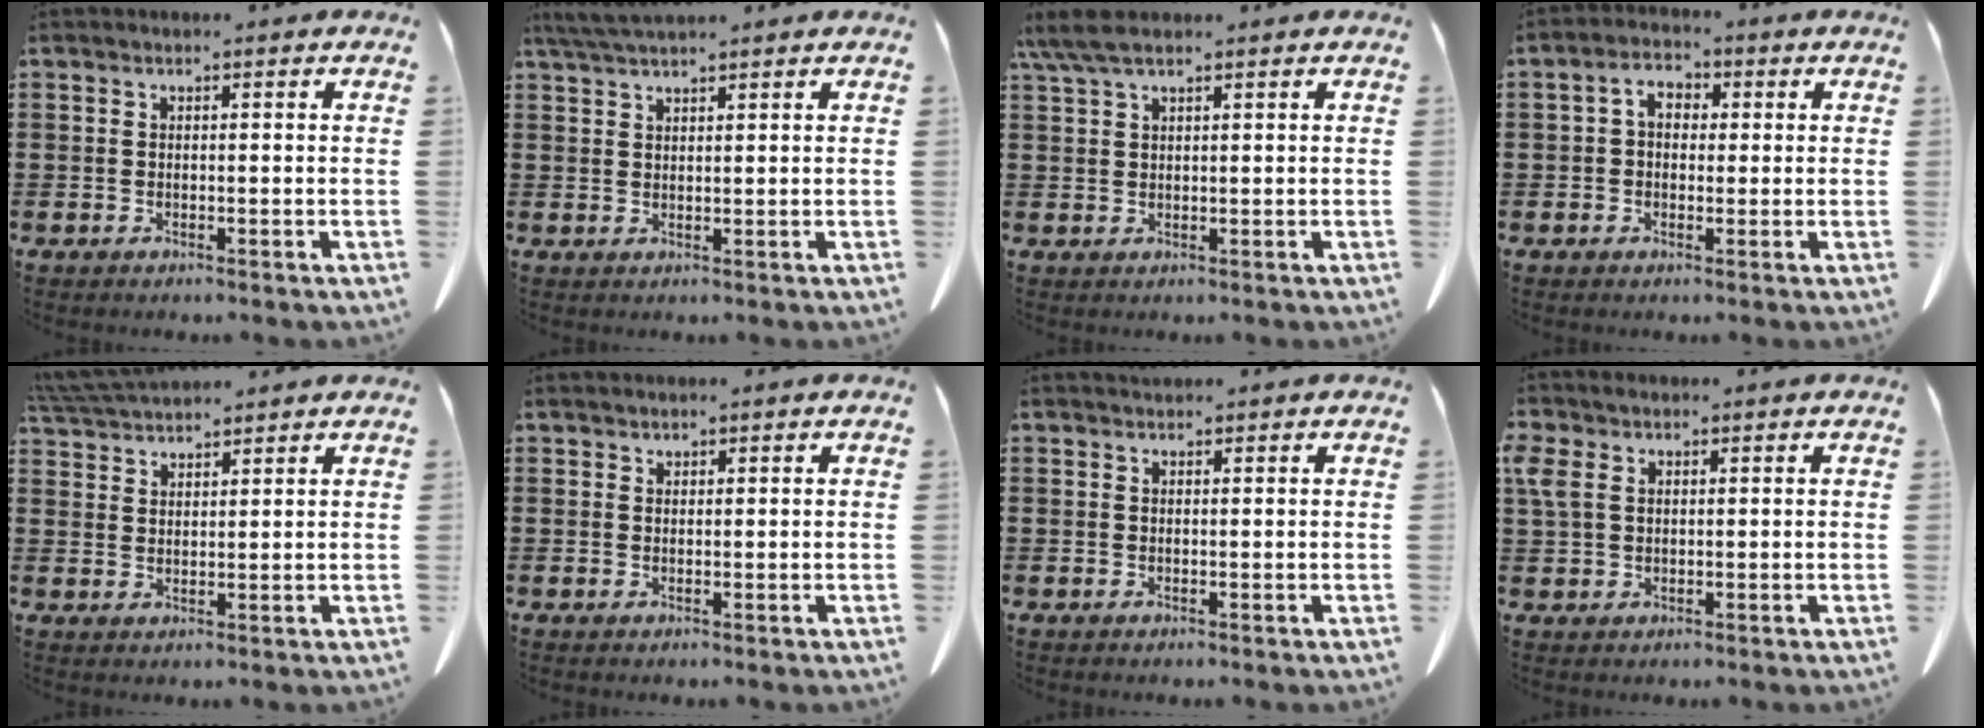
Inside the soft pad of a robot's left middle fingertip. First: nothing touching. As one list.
[{"total": 3.3, "force": [2.9, 0.2, 1.7], "torque": [-0.040, -0.002, 0.054]}, {"total": 4.0, "force": [2.7, 0.8, 2.9], "torque": [-0.062, 0.002, 0.050]}, {"total": 3.3, "force": [0.3, 2.4, 2.4], "torque": [-0.055, 0.012, 0.001]}, {"total": 4.9, "force": [4.7, 0.6, 1.3], "torque": [-0.040, -0.012, 0.089]}, {"total": 0.8, "force": [0.8, 0.2, 0.0], "torque": [-0.003, -0.002, 0.016]}, {"total": 0.7, "force": [0.6, 0.2, 0.1], "torque": [-0.004, 0.001, 0.013]}, {"total": 2.8, "force": [1.4, 1.8, 1.6], "torque": [-0.046, 0.004, 0.023]}]